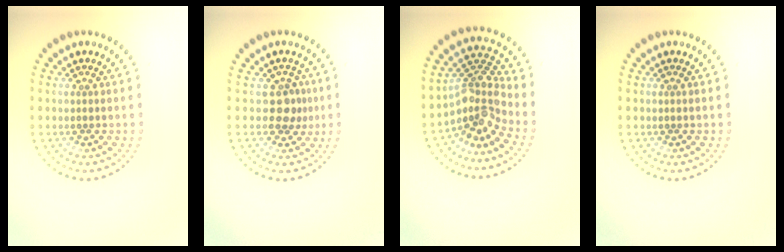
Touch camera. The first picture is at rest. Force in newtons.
{"total": 2.2, "press": 1.8, "slide": 1.3}
{"total": 4.5, "press": 3.2, "slide": 3.1}
{"total": 0.0}